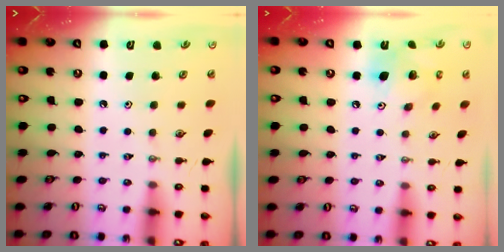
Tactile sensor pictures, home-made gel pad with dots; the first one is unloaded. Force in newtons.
{"total": 12.6, "press": 12.5, "slide": 2.2}